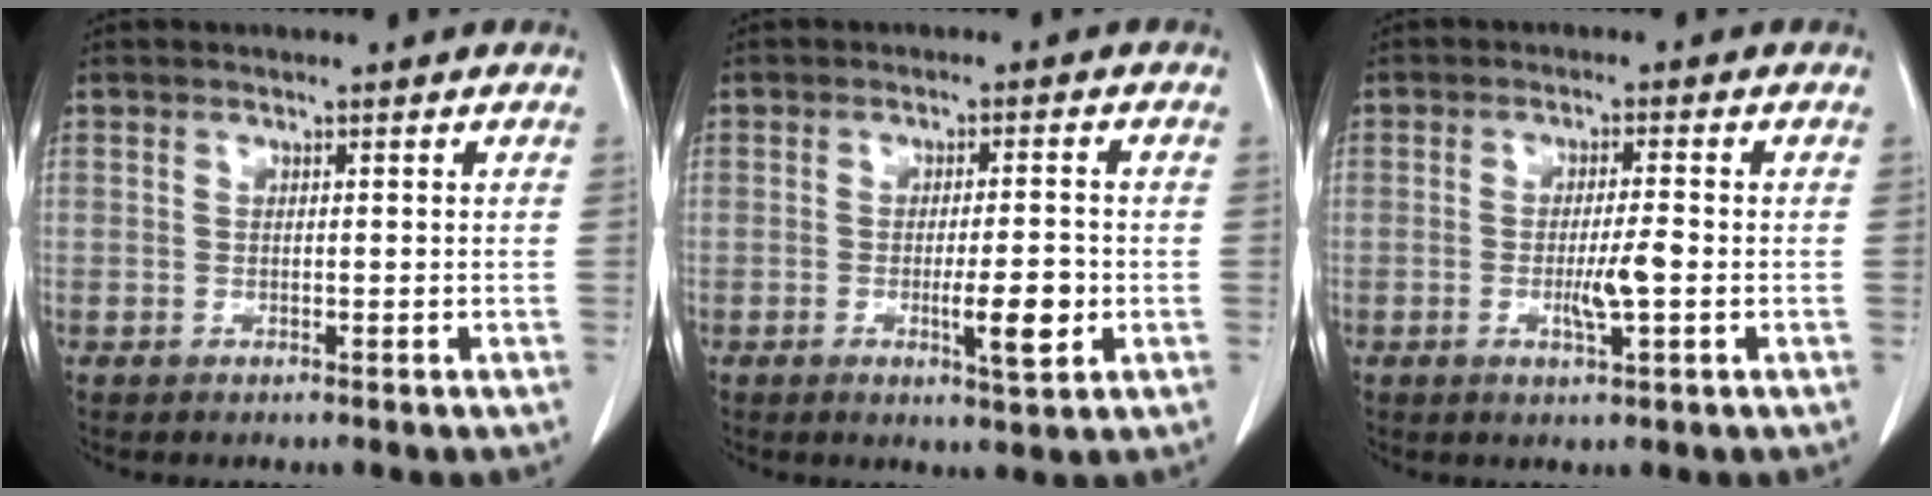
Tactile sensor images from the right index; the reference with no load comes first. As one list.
[{"total": 5.7, "force": [-1.5, 0.8, 5.4], "torque": [-0.084, -0.006, -0.020]}, {"total": 4.3, "force": [-1.0, 0.2, 4.2], "torque": [-0.073, -0.005, -0.017]}]